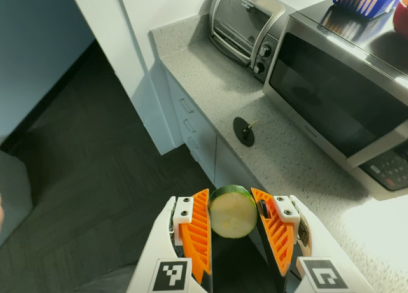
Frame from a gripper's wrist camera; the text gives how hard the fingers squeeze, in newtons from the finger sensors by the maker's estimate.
{"total": 11.0, "left": 10.9, "right": 11.1}